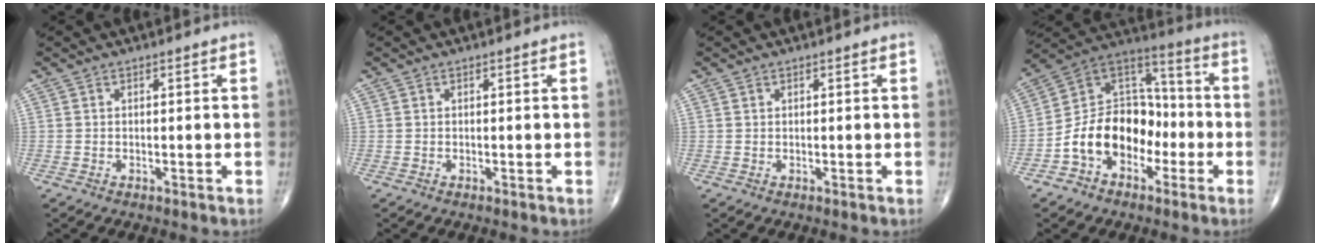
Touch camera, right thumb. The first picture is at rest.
{"total": 0.0}
{"total": 0.0}
{"total": 15.8, "force": [-5.1, 11.4, 9.7], "torque": [-0.128, 0.066, -0.097]}